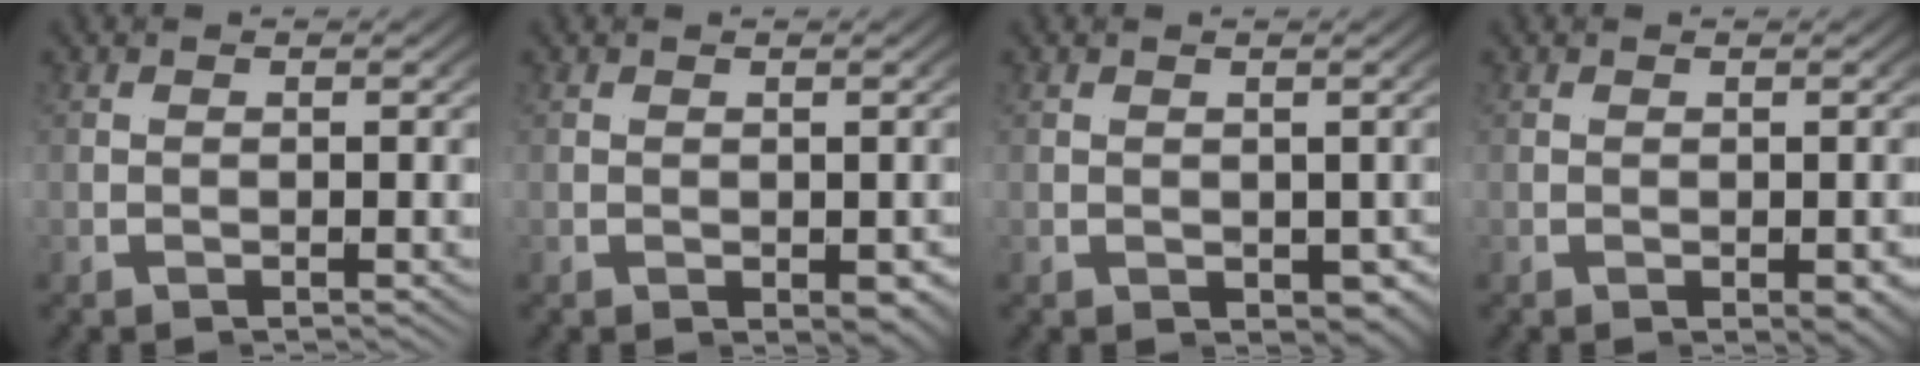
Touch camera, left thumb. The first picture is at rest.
{"total": 1.0, "force": [0.1, 0.2, 1.0], "torque": [-0.016, 0.002, 0.001]}
{"total": 2.6, "force": [-0.2, 1.6, 2.0], "torque": [-0.030, -0.009, 0.003]}
{"total": 0.9, "force": [0.1, -0.1, 0.9], "torque": [-0.014, 0.004, -0.001]}